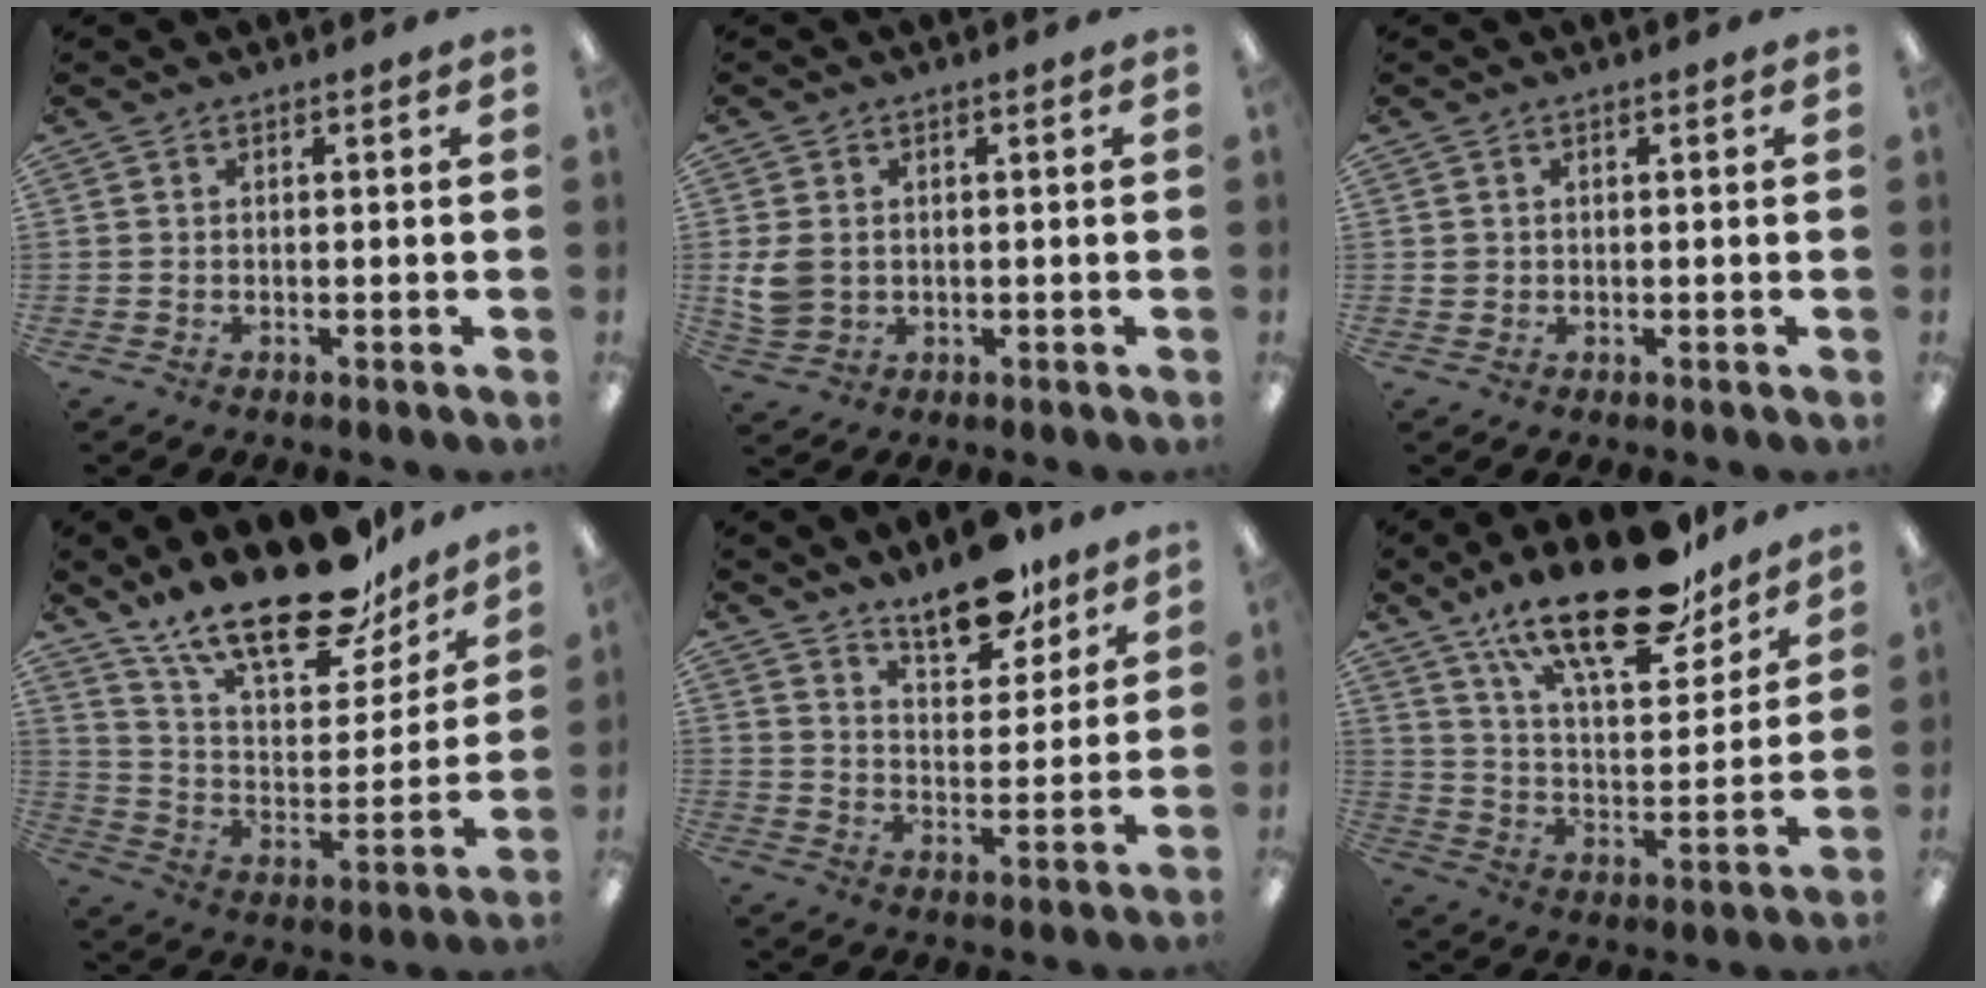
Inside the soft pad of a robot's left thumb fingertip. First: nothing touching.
{"total": 5.3, "force": [0.7, 4.4, 2.8], "torque": [-0.059, 0.003, 0.016]}
{"total": 1.2, "force": [0.1, 1.1, 0.3], "torque": [-0.007, 0.004, 0.001]}
{"total": 24.3, "force": [18.4, 9.1, 13.0], "torque": [-0.209, -0.118, 0.319]}
{"total": 11.9, "force": [9.8, 4.4, 5.2], "torque": [-0.064, -0.062, 0.173]}
{"total": 24.1, "force": [16.7, 8.8, 14.9], "torque": [-0.237, -0.096, 0.283]}